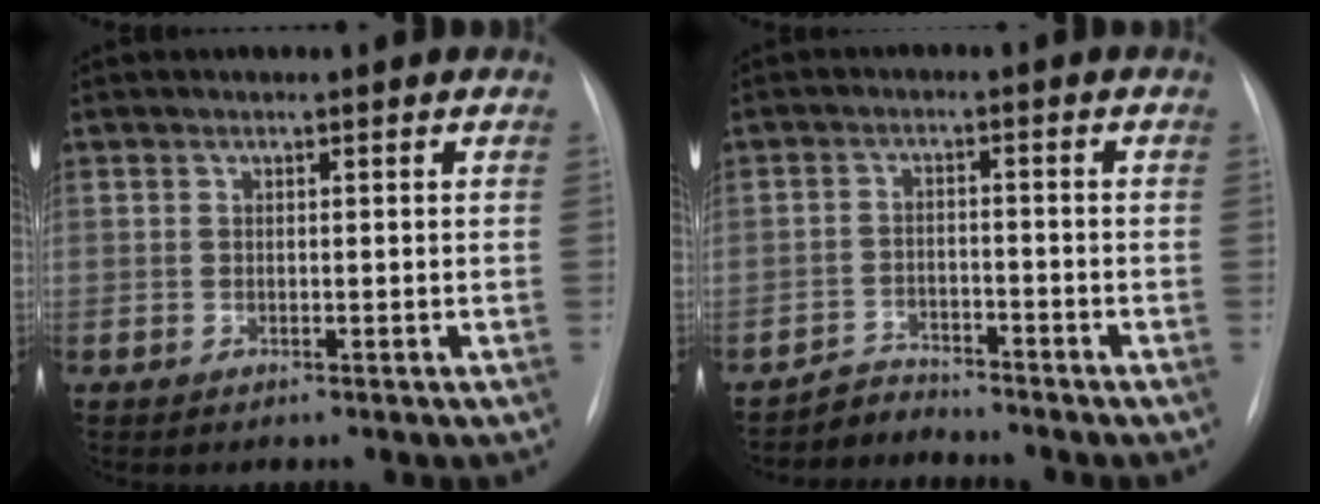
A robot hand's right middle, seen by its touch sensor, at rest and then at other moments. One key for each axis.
{"total": 3.4, "fx": -3.3, "fy": 0.3, "fz": -1.0, "tx": 0.021, "ty": -0.011, "tz": -0.057}